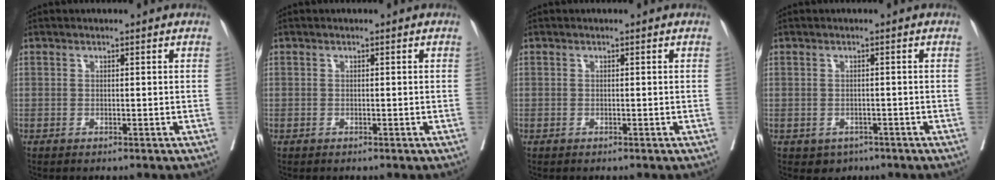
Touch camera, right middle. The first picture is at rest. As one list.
[{"total": 0.0}, {"total": 0.0}, {"total": 2.6, "force": [-1.5, 2.1, 0.6], "torque": [-0.005, 0.006, -0.014]}]